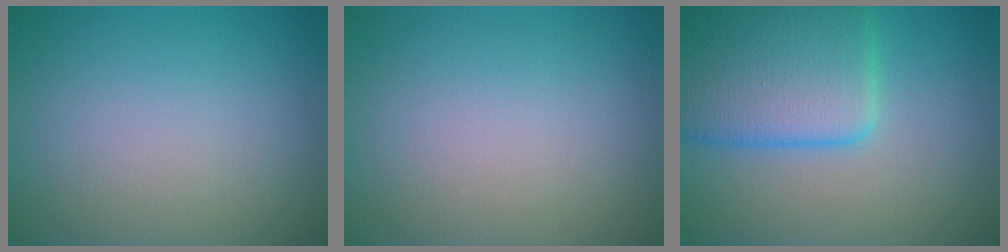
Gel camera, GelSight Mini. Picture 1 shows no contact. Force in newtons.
{"total": 0.0}
{"total": 8.0, "press": 8.0, "slide": 0.3}